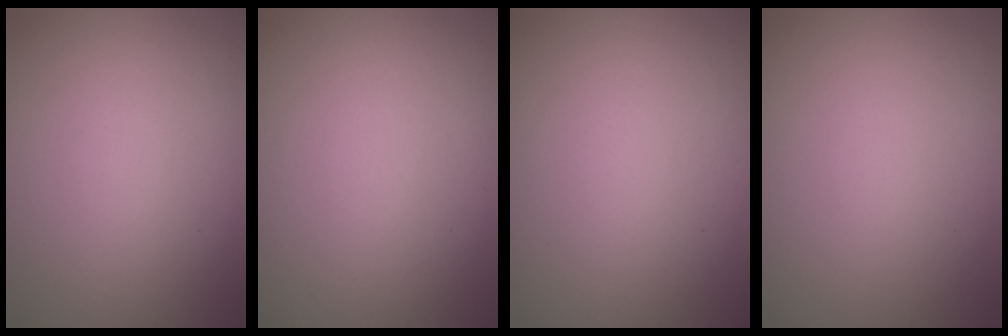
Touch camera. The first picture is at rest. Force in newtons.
{"total": 0.0}
{"total": 0.0}
{"total": 0.0}